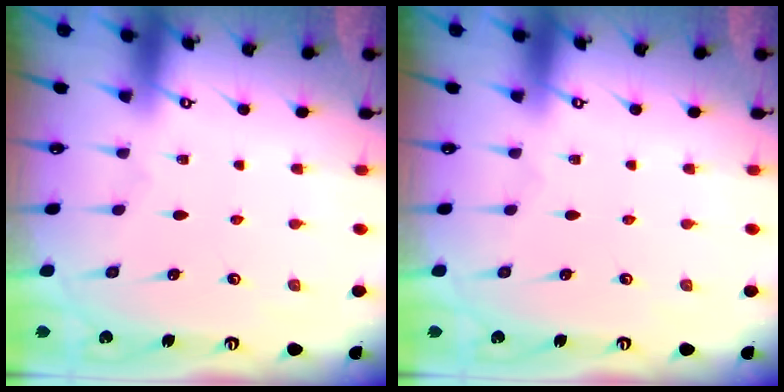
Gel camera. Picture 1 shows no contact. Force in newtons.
{"total": 0.0}